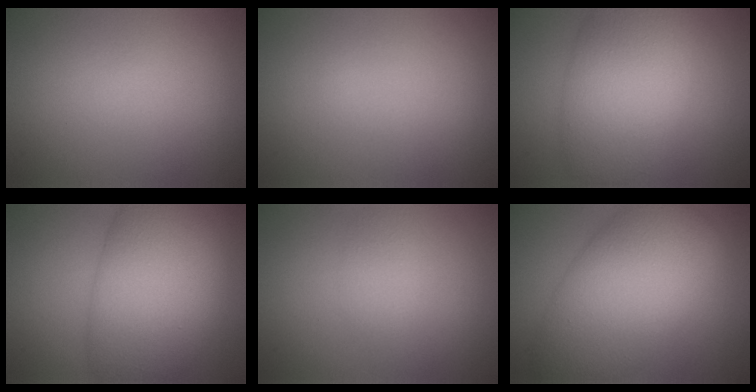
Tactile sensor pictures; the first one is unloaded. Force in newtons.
{"total": 0.0}
{"total": 8.1, "press": 8.1, "slide": 0.3}
{"total": 10.3, "press": 10.3, "slide": 0.3}
{"total": 1.4, "press": 1.4, "slide": 0.0}
{"total": 10.8, "press": 10.8, "slide": 0.3}